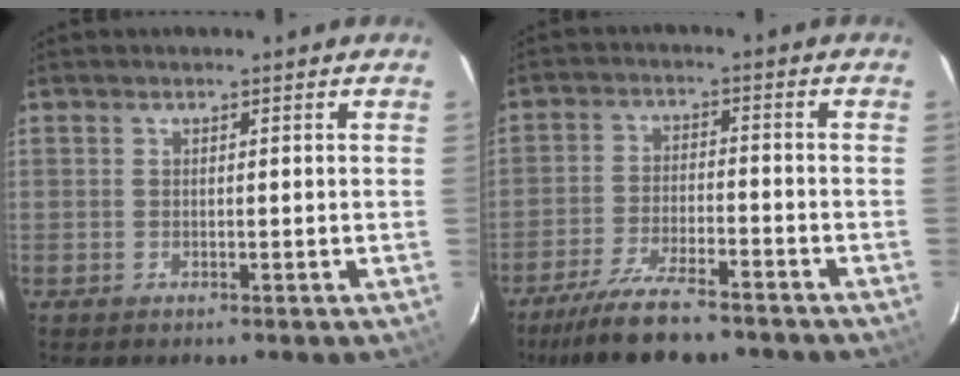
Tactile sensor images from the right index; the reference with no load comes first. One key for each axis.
{"total": 13.1, "fx": -10.8, "fy": 3.1, "fz": 6.7, "tx": -0.154, "ty": -0.018, "tz": -0.185}